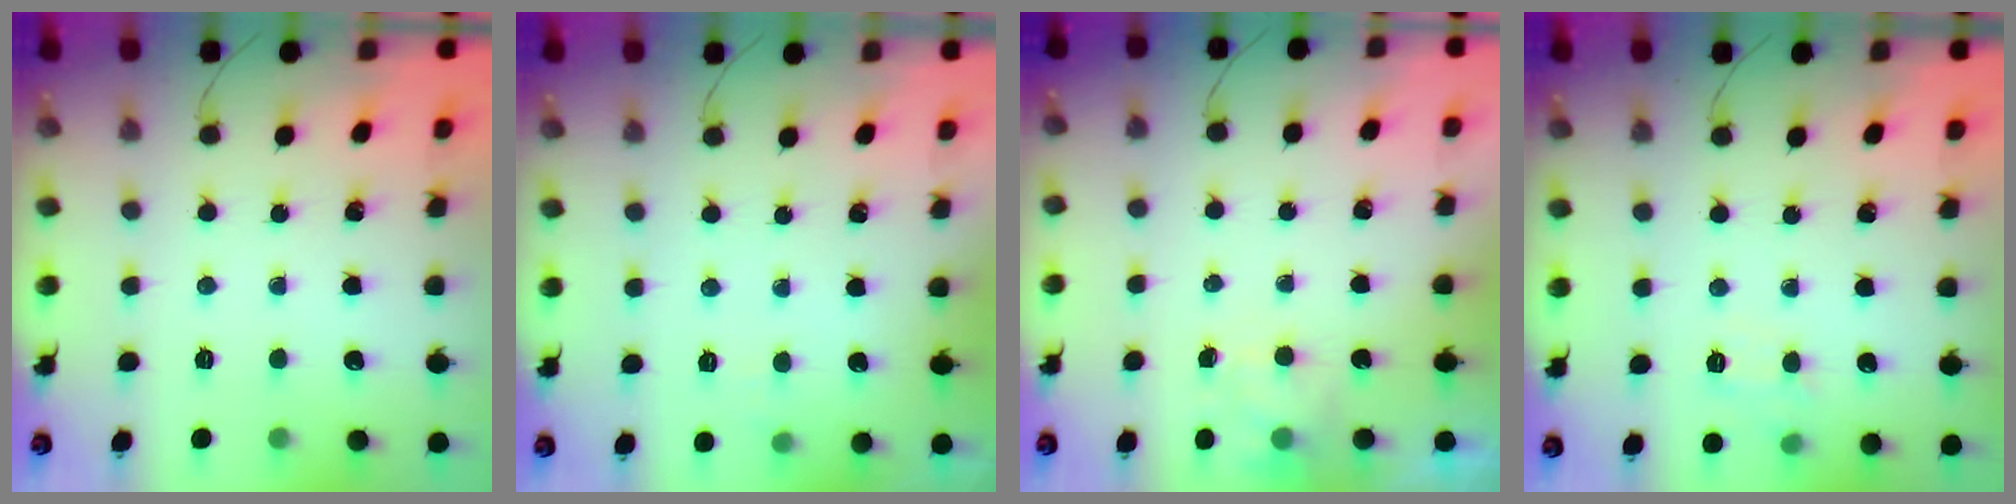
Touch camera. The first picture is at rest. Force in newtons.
{"total": 2.6, "press": 2.1, "slide": 1.5}
{"total": 3.0, "press": 2.7, "slide": 1.4}
{"total": 8.1, "press": 7.8, "slide": 1.9}